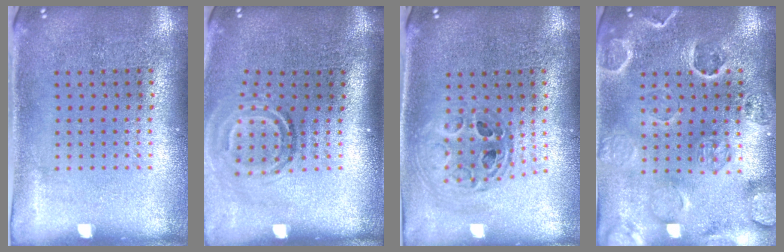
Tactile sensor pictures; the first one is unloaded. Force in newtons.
{"total": 1.8, "press": 1.2, "slide": 1.4}
{"total": 0.8, "press": 0.7, "slide": 0.2}
{"total": 2.7, "press": 2.6, "slide": 0.8}